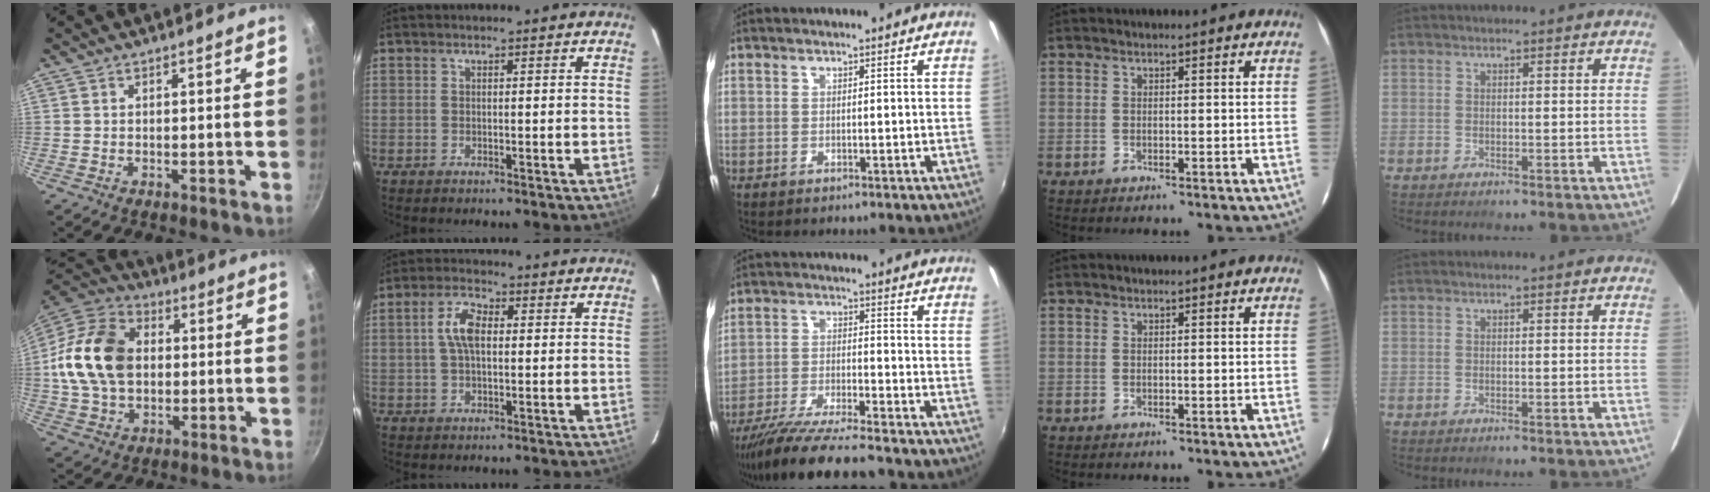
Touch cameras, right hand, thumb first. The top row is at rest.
{"thumb": {"total": 18.3, "force": [1.0, 13.3, 12.5], "torque": [-0.218, 0.027, 0.008]}, "index": {"total": 5.8, "force": [0.7, 2.9, 4.9], "torque": [-0.095, 0.014, 0.015]}, "middle": {"total": 13.3, "force": [-11.7, 0.7, 6.4], "torque": [-0.137, -0.030, -0.202]}}